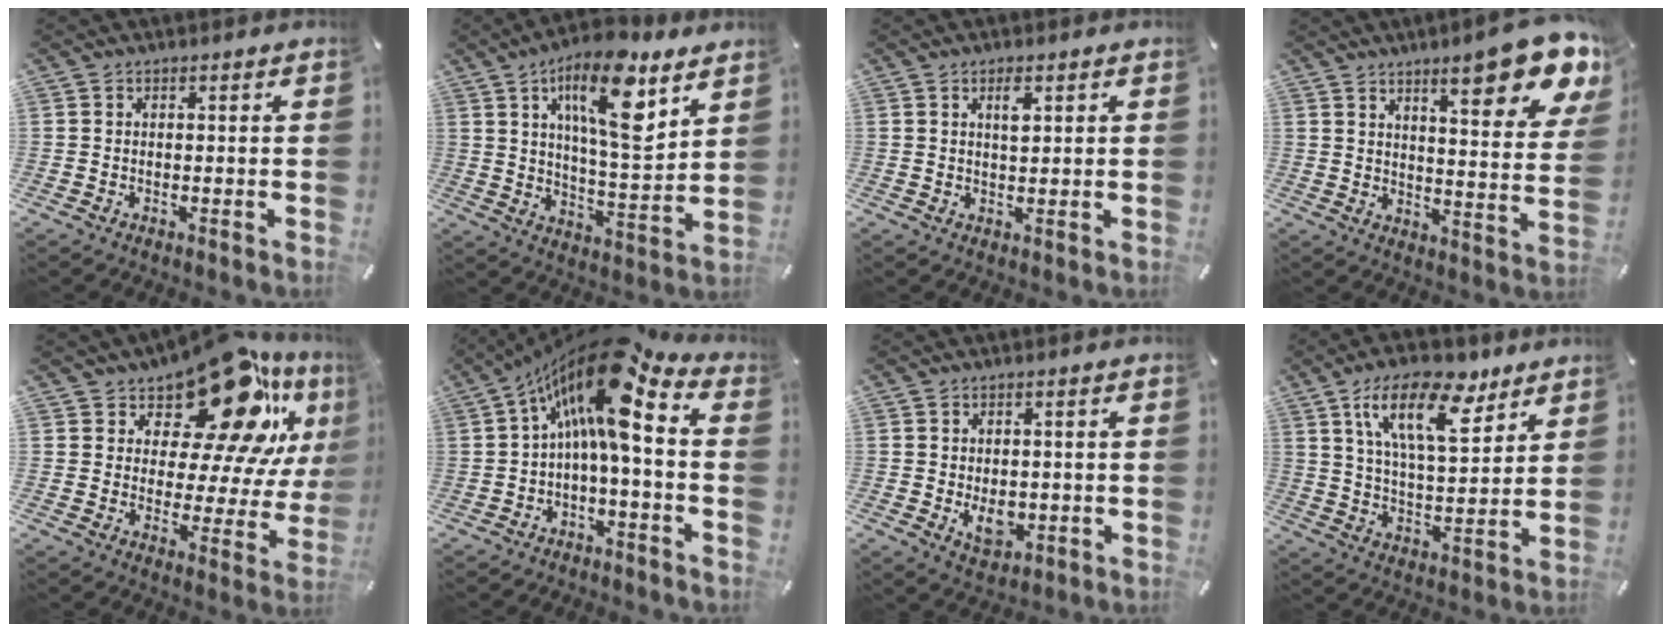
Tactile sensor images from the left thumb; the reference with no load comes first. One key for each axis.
{"total": 17.9, "fx": 9.6, "fy": 6.0, "fz": 13.9, "tx": -0.226, "ty": -0.039, "tz": 0.152}
{"total": 3.0, "fx": 1.3, "fy": 1.1, "fz": 2.5, "tx": -0.037, "ty": -0.003, "tz": 0.017}
{"total": 16.1, "fx": 10.5, "fy": 4.2, "fz": 11.5, "tx": -0.155, "ty": -0.068, "tz": 0.165}
{"total": 20.5, "fx": 14.6, "fy": 7.9, "fz": 12.0, "tx": -0.178, "ty": -0.117, "tz": 0.242}
{"total": 16.8, "fx": 5.4, "fy": 5.7, "fz": 14.8, "tx": -0.271, "ty": -0.036, "tz": 0.079}
{"total": 5.8, "fx": -0.7, "fy": 4.2, "fz": 4.0, "tx": -0.071, "ty": -0.007, "tz": -0.013}
{"total": 17.8, "fx": 10.6, "fy": 8.1, "fz": 11.8, "tx": -0.199, "ty": -0.040, "tz": 0.180}